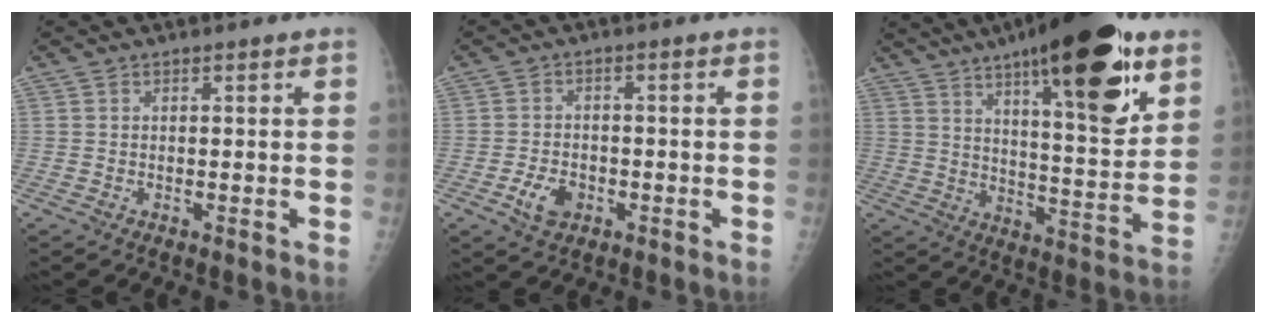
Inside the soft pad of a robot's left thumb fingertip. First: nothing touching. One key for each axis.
{"total": 4.9, "fx": -2.2, "fy": 3.4, "fz": 2.7, "tx": -0.043, "ty": 0.009, "tz": -0.036}
{"total": 24.6, "fx": 13.7, "fy": 6.9, "fz": 19.3, "tx": -0.268, "ty": -0.050, "tz": 0.207}